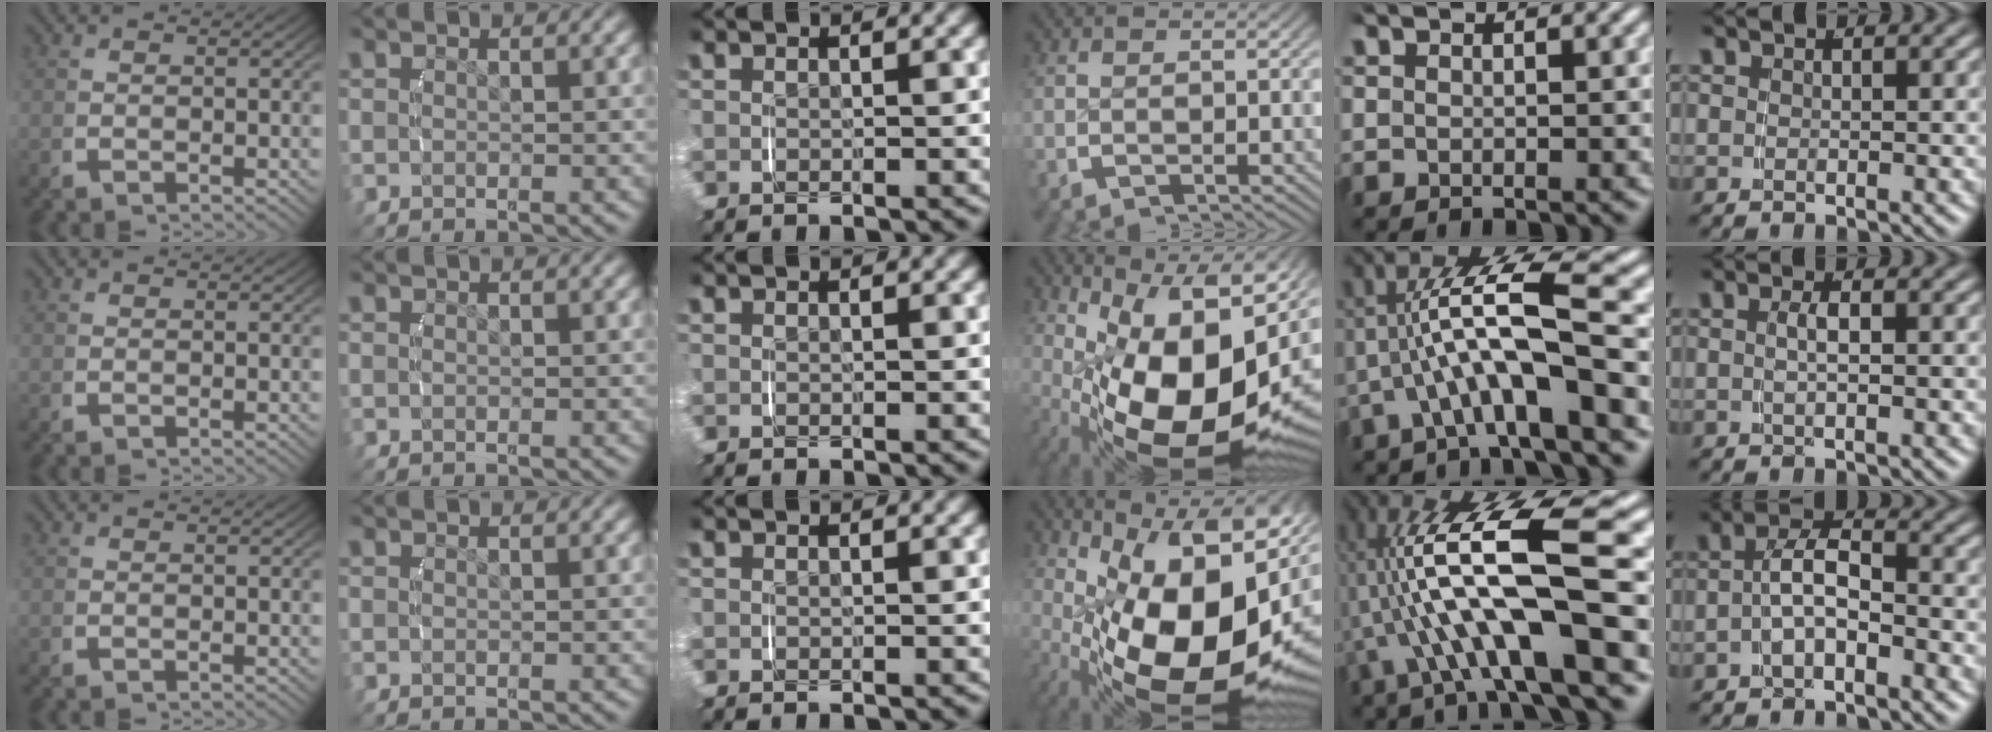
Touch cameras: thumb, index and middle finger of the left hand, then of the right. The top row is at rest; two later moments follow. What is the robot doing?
{"motion": "lift_and_place", "object": "camera"}